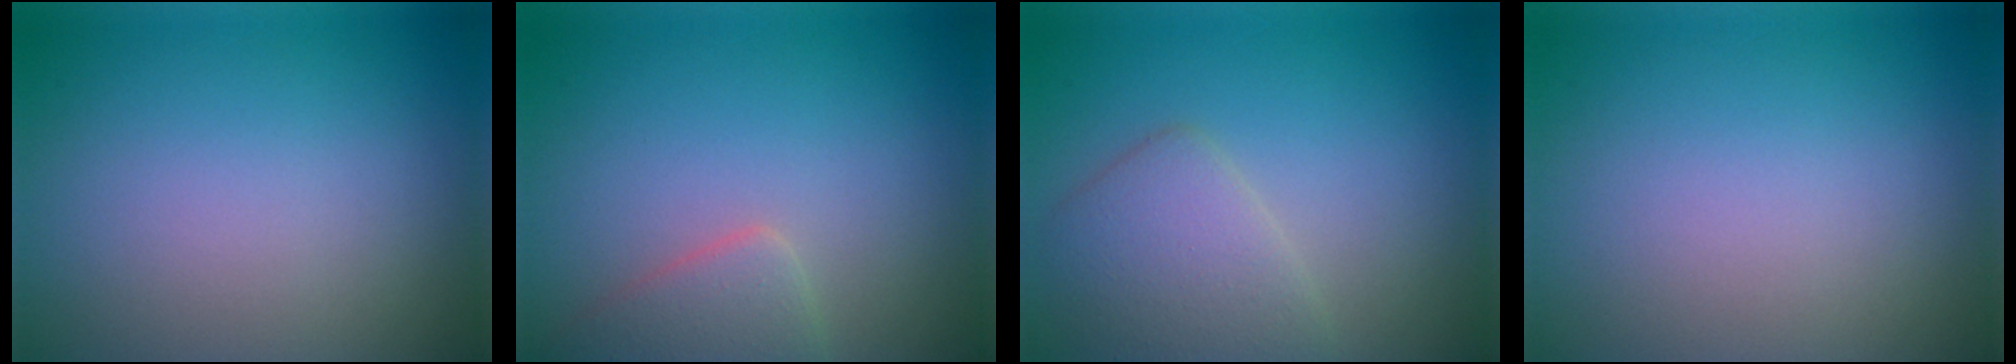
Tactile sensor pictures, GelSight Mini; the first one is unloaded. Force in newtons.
{"total": 2.7, "press": 2.7, "slide": 0.1}
{"total": 3.8, "press": 3.8, "slide": 0.2}
{"total": 0.0}